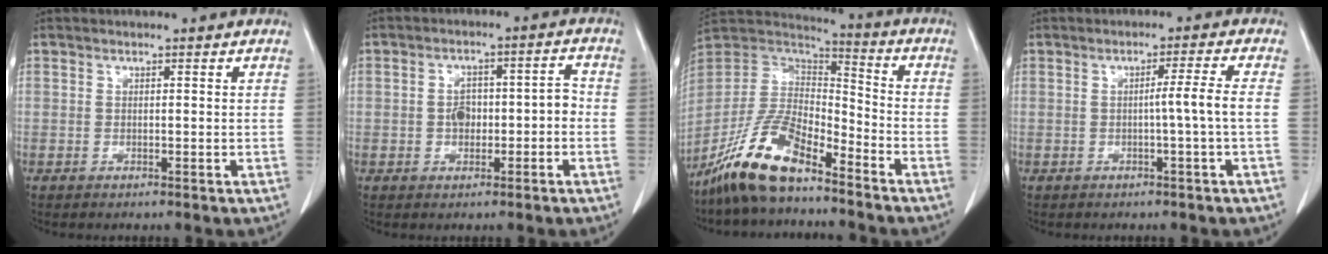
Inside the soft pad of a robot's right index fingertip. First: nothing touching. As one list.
[{"total": 5.4, "force": [-1.1, 2.9, 4.4], "torque": [-0.069, 0.030, -0.014]}, {"total": 14.0, "force": [-10.1, 4.1, 8.8], "torque": [-0.180, 0.008, -0.189]}, {"total": 3.5, "force": [-0.7, -1.3, 3.1], "torque": [-0.046, 0.005, -0.011]}]